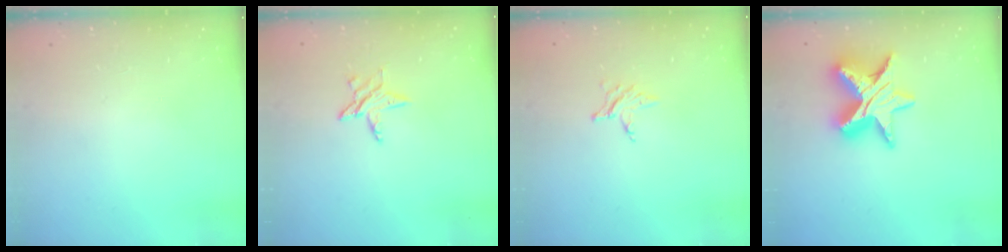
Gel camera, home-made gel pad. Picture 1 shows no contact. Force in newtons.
{"total": 5.3, "press": 5.3, "slide": 0.6}
{"total": 2.9, "press": 2.9, "slide": 0.3}
{"total": 15.5, "press": 15.5, "slide": 1.1}